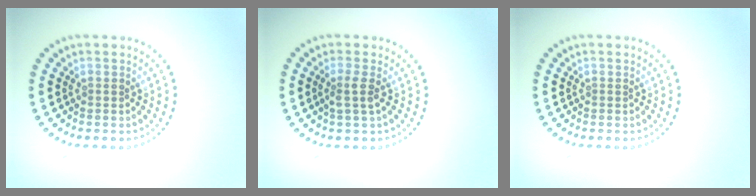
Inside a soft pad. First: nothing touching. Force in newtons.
{"total": 1.6, "press": 1.3, "slide": 0.9}
{"total": 0.0}